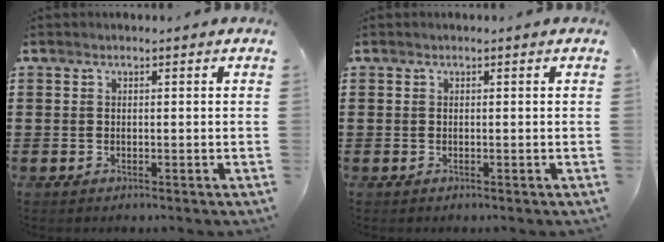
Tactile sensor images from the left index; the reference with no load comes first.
{"total": 0.0}